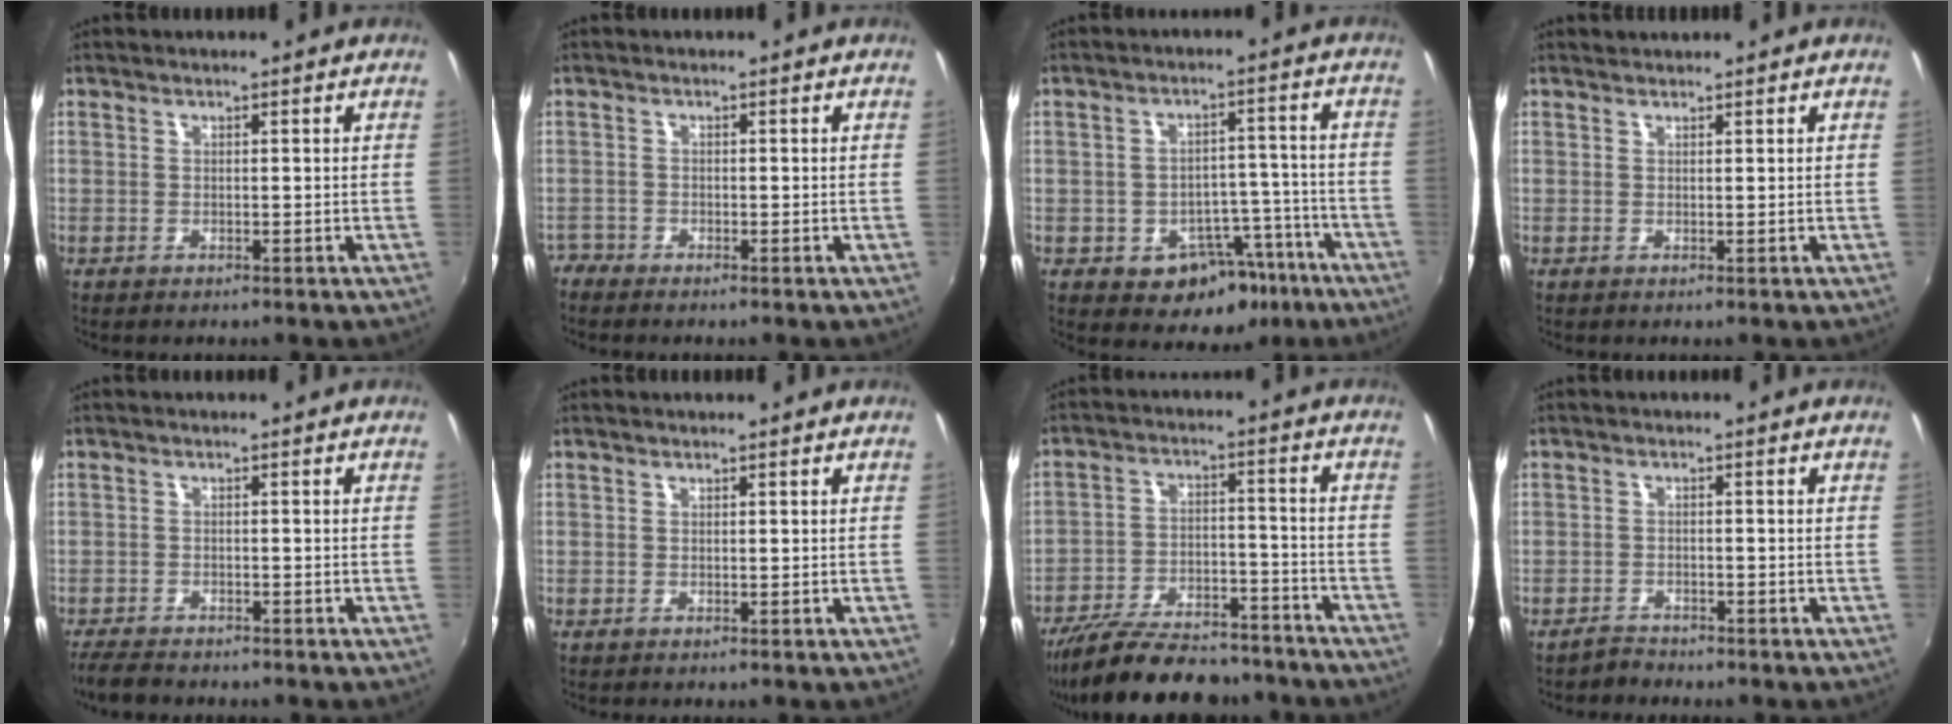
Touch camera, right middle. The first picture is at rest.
{"total": 2.2, "force": [-2.1, 0.6, -0.2], "torque": [-0.003, -0.010, -0.048]}
{"total": 11.1, "force": [-6.0, 7.9, 4.9], "torque": [-0.071, 0.036, -0.055]}
{"total": 0.6, "force": [0.5, 0.1, -0.1], "torque": [0.004, 0.002, 0.010]}
{"total": 5.0, "force": [-4.6, 1.3, 1.7], "torque": [-0.053, -0.024, -0.084]}
{"total": 0.0}
{"total": 21.4, "force": [-18.0, 7.1, 9.2], "torque": [-0.183, -0.007, -0.260]}
{"total": 2.3, "force": [-2.1, 0.9, -0.1], "torque": [-0.006, 0.004, -0.039]}